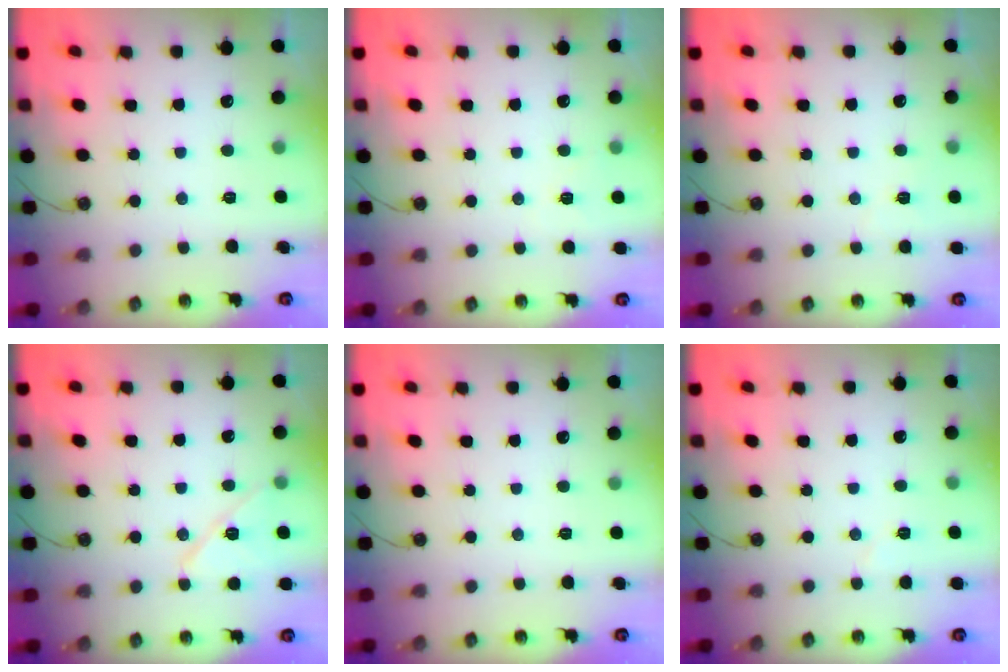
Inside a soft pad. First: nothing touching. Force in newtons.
{"total": 3.1, "press": 2.9, "slide": 1.2}
{"total": 3.6, "press": 2.7, "slide": 2.4}
{"total": 11.0, "press": 10.9, "slide": 0.9}
{"total": 0.0}
{"total": 3.3, "press": 3.0, "slide": 1.5}